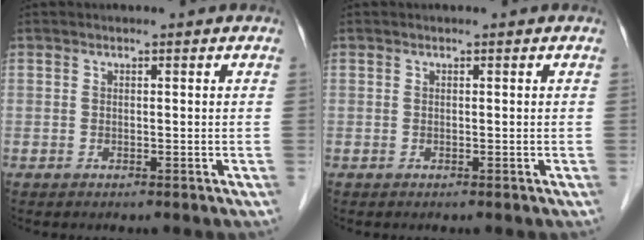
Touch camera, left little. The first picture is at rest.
{"total": 0.0}